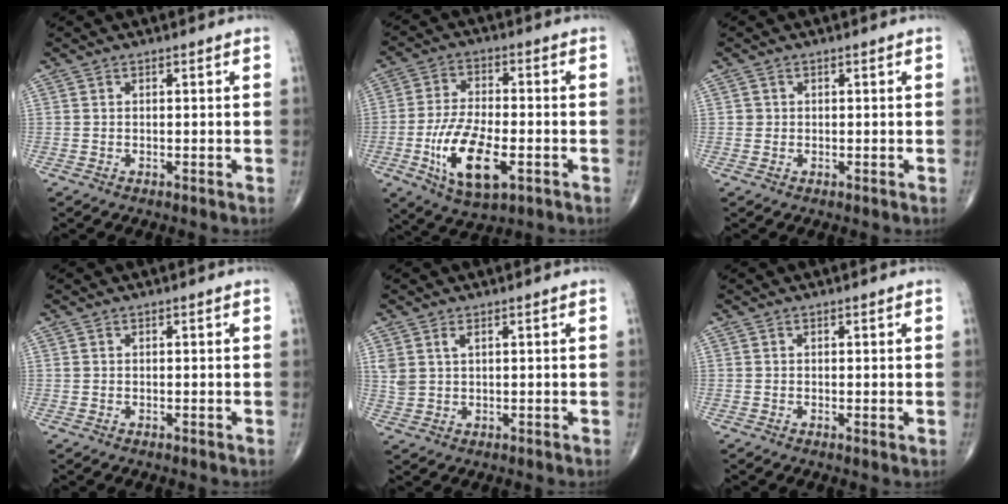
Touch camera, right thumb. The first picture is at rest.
{"total": 13.6, "force": [-4.3, 6.0, 11.5], "torque": [-0.215, 0.005, -0.073]}
{"total": 0.9, "force": [0.0, 0.9, 0.0], "torque": [0.006, 0.003, 0.000]}
{"total": 0.0}
{"total": 2.7, "force": [1.1, 1.7, 1.7], "torque": [-0.036, 0.003, 0.031]}
{"total": 0.6, "force": [0.1, 0.2, 0.6], "torque": [-0.013, -0.004, -0.001]}